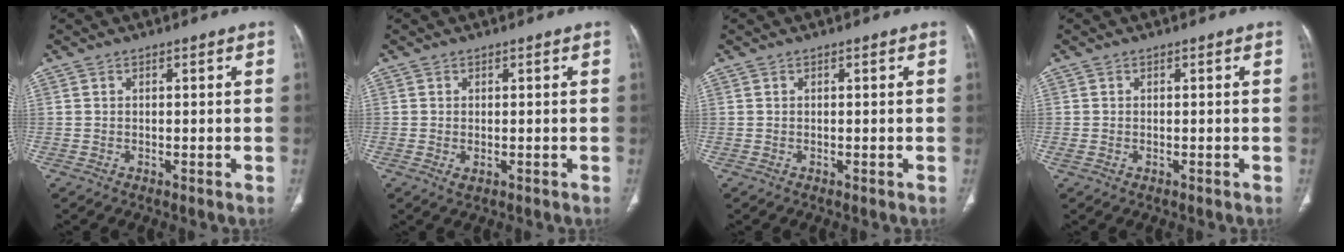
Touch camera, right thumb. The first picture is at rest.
{"total": 1.2, "force": [-0.3, 0.7, 0.9], "torque": [-0.018, -0.004, -0.001]}
{"total": 0.0}
{"total": 0.8, "force": [-0.2, 0.6, 0.5], "torque": [-0.021, 0.000, -0.001]}